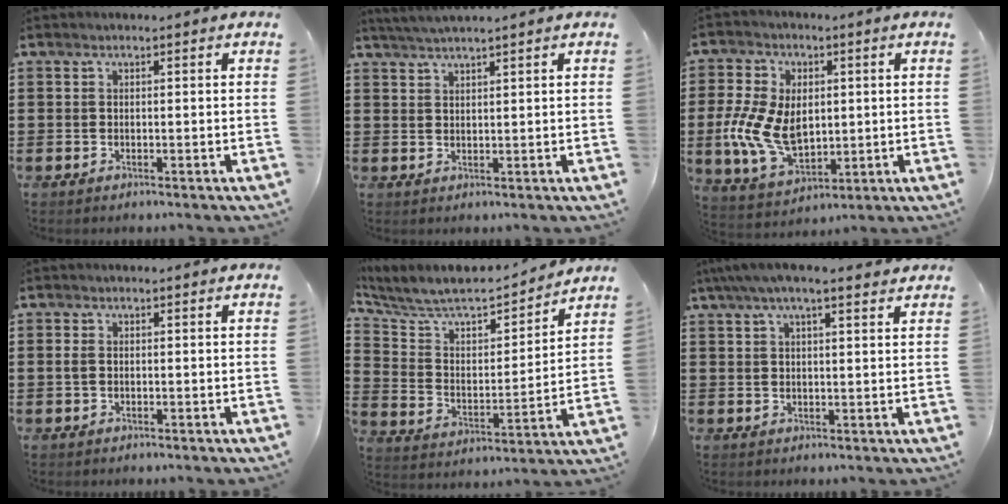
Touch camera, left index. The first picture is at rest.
{"total": 2.4, "force": [2.2, -0.5, 0.6], "torque": [-0.017, -0.002, 0.043]}
{"total": 11.1, "force": [0.0, 7.3, 8.4], "torque": [-0.201, 0.004, 0.000]}
{"total": 1.0, "force": [0.0, 0.6, 0.8], "torque": [-0.025, 0.001, -0.004]}
{"total": 7.0, "force": [6.3, 2.0, 2.4], "torque": [-0.080, -0.045, 0.104]}
{"total": 4.9, "force": [3.6, 0.8, 3.2], "torque": [-0.070, 0.002, 0.062]}